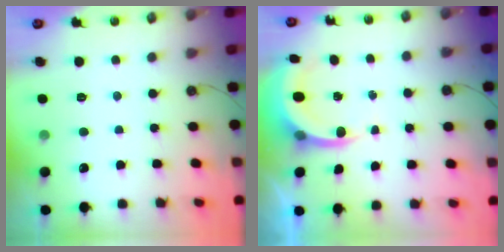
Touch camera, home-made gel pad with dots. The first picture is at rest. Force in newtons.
{"total": 4.7, "press": 4.6, "slide": 0.6}